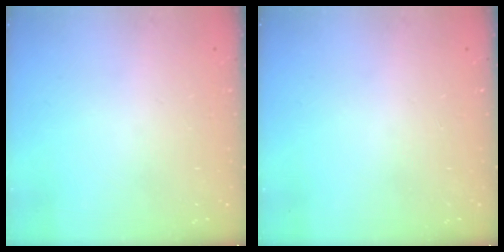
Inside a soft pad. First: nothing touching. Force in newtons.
{"total": 0.0}